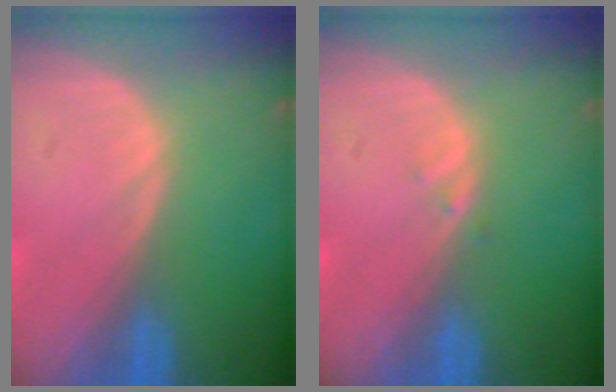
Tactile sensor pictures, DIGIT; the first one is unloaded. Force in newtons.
{"total": 0.6, "press": 0.6, "slide": 0.1}